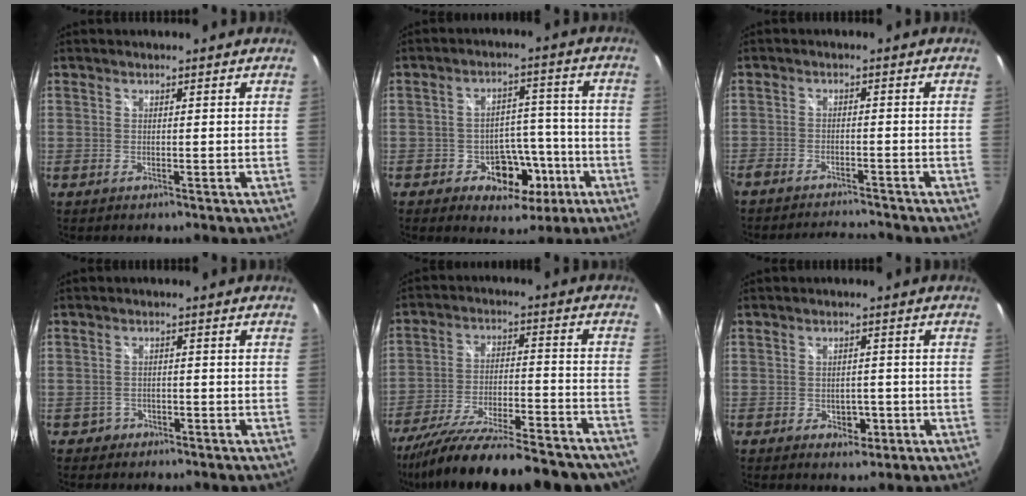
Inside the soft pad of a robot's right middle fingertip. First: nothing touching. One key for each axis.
{"total": 9.1, "fx": -4.3, "fy": 6.7, "fz": 4.3, "tx": -0.066, "ty": 0.026, "tz": -0.044}
{"total": 6.6, "fx": -6.3, "fy": 0.9, "fz": 1.6, "tx": -0.052, "ty": -0.002, "tz": -0.101}
{"total": 2.3, "fx": -1.4, "fy": 1.8, "fz": 0.1, "tx": -0.008, "ty": 0.003, "tz": -0.021}
{"total": 27.8, "fx": -23.6, "fy": 5.7, "fz": 13.5, "tx": -0.236, "ty": -0.060, "tz": -0.339}
{"total": 3.6, "fx": -1.5, "fy": 2.7, "fz": 1.8, "tx": -0.032, "ty": 0.000, "tz": -0.013}